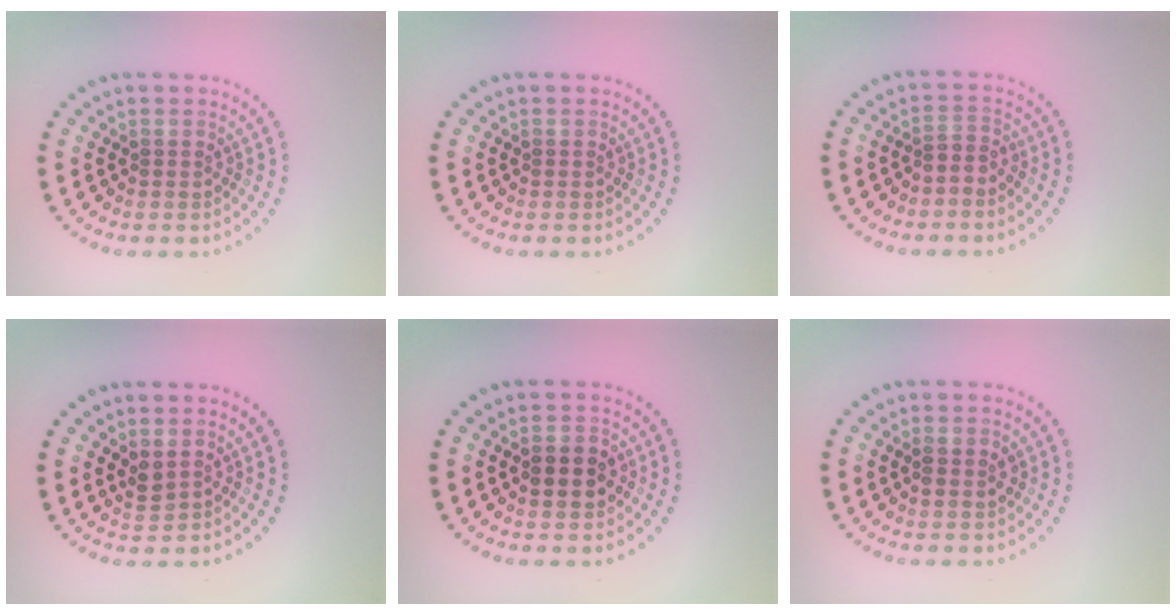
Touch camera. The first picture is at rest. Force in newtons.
{"total": 0.0}
{"total": 1.2, "press": 0.7, "slide": 0.9}
{"total": 1.2, "press": 1.0, "slide": 0.5}
{"total": 2.7, "press": 2.7, "slide": 0.2}
{"total": 1.5, "press": 1.4, "slide": 0.4}